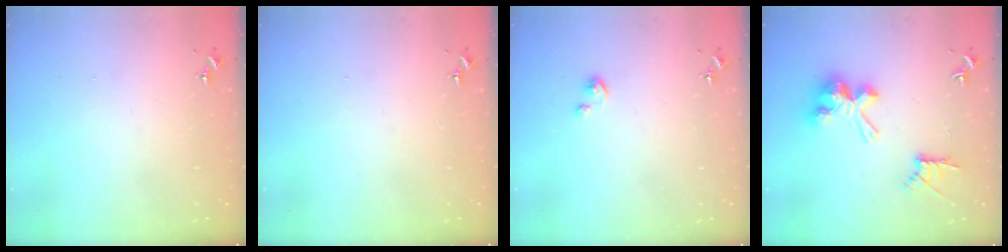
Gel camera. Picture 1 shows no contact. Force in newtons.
{"total": 0.0}
{"total": 2.7, "press": 2.7, "slide": 0.3}
{"total": 13.1, "press": 13.1, "slide": 0.4}